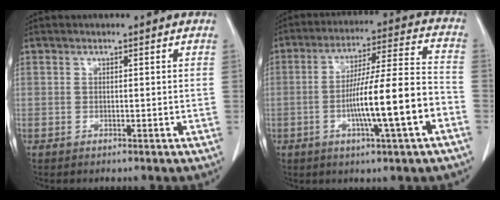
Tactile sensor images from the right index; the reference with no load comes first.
{"total": 14.5, "force": [-4.5, 0.4, 13.8], "torque": [-0.234, 0.008, -0.073]}